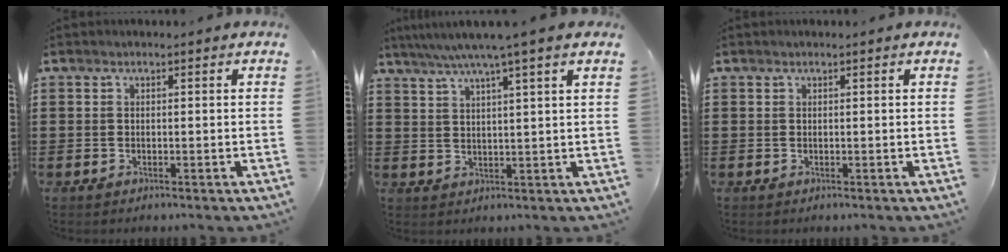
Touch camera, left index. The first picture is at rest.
{"total": 5.4, "force": [4.0, -0.8, 3.6], "torque": [-0.080, -0.013, 0.067]}
{"total": 0.0}